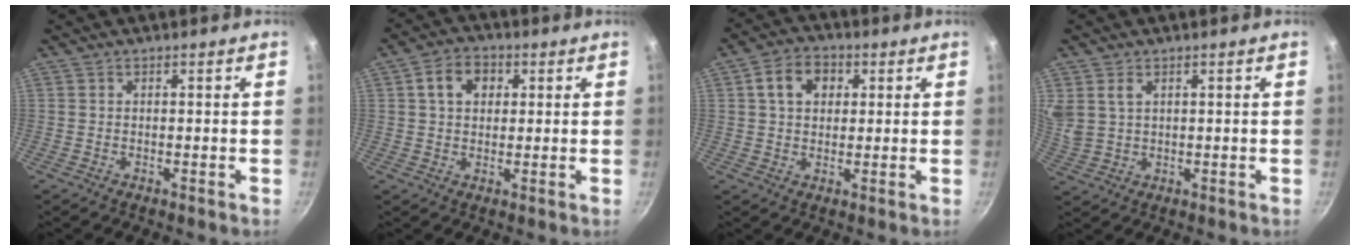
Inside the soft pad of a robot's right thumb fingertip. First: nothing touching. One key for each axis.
{"total": 6.7, "fx": 1.9, "fy": 5.0, "fz": 3.9, "tx": -0.045, "ty": 0.006, "tz": 0.025}
{"total": 7.5, "fx": 2.2, "fy": 5.6, "fz": 4.4, "tx": -0.052, "ty": 0.007, "tz": 0.028}
{"total": 5.6, "fx": 2.4, "fy": 3.7, "fz": 3.4, "tx": -0.062, "ty": -0.004, "tz": 0.056}